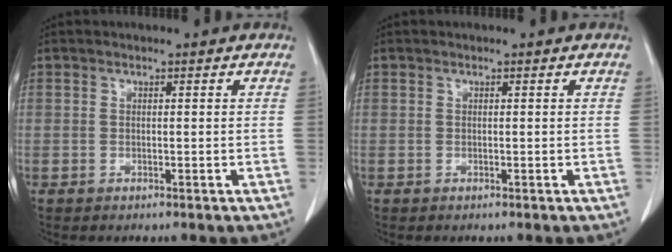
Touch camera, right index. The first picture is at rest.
{"total": 0.0}